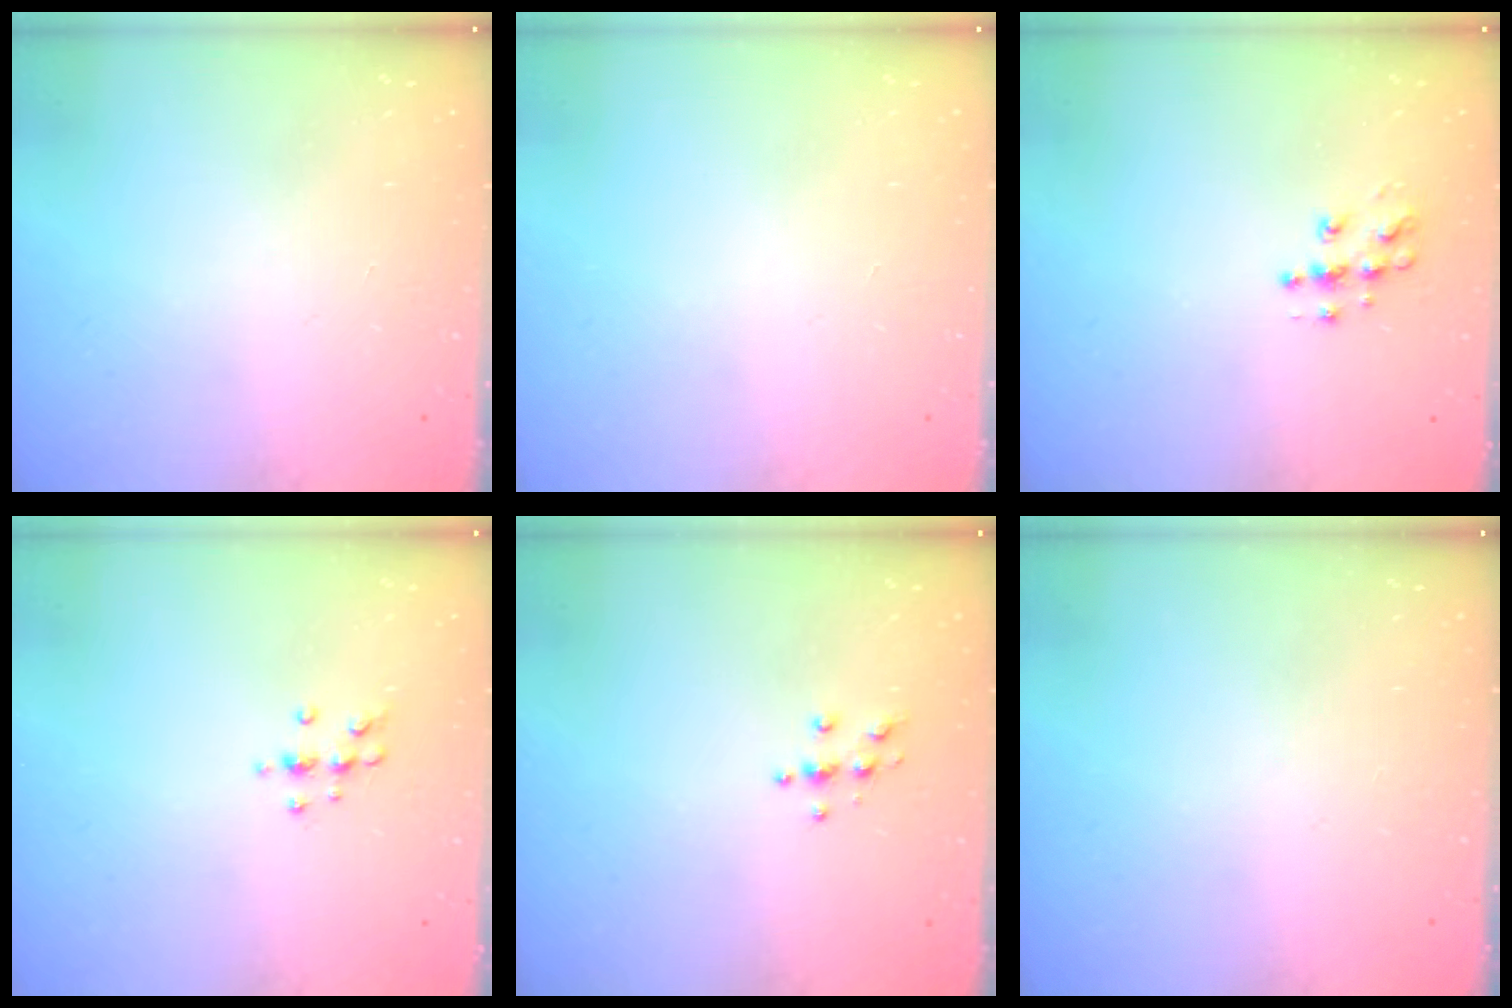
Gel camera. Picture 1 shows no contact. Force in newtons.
{"total": 0.0}
{"total": 7.5, "press": 7.5, "slide": 0.3}
{"total": 5.7, "press": 5.7, "slide": 0.8}
{"total": 3.9, "press": 3.8, "slide": 0.4}
{"total": 0.0}